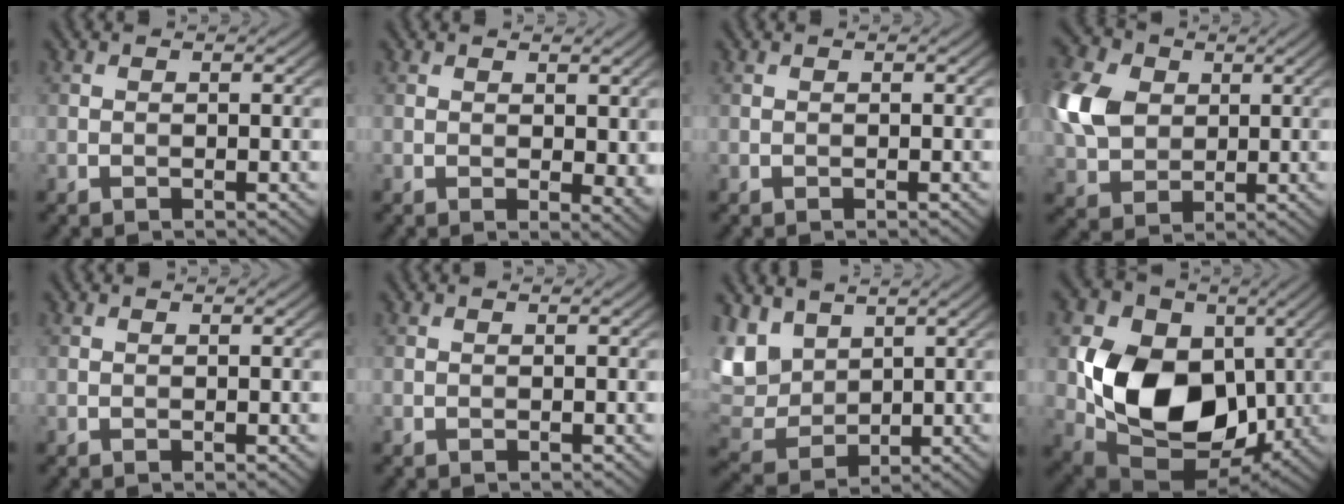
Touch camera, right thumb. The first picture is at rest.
{"total": 2.6, "force": [1.1, 1.2, 2.0], "torque": [-0.030, -0.005, 0.023]}
{"total": 0.0}
{"total": 9.9, "force": [1.8, 7.5, 6.2], "torque": [-0.181, 0.015, 0.028]}
{"total": 0.0}
{"total": 0.0}
{"total": 8.3, "force": [4.1, 5.5, 4.5], "torque": [-0.153, 0.004, 0.083]}
{"total": 14.8, "force": [-0.2, 10.9, 10.0], "torque": [-0.200, -0.019, 0.000]}